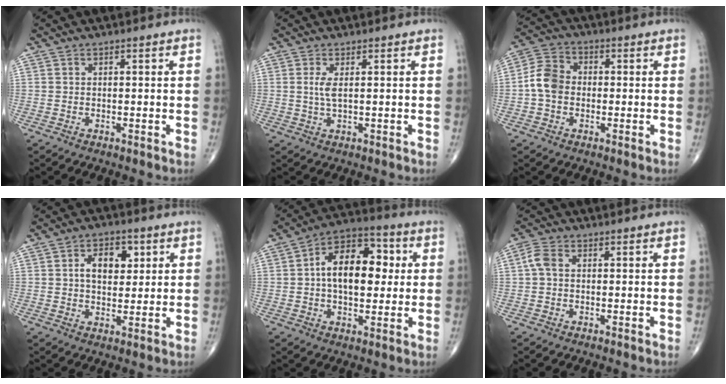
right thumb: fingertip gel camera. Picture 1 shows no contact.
{"total": 2.7, "force": [0.6, 0.7, 2.6], "torque": [-0.064, -0.003, 0.017]}
{"total": 6.8, "force": [-0.8, 5.3, 4.2], "torque": [-0.074, 0.023, -0.027]}
{"total": 7.5, "force": [2.0, 4.8, 5.4], "torque": [-0.058, -0.003, 0.030]}
{"total": 15.0, "force": [1.7, 8.9, 12.0], "torque": [-0.163, 0.025, 0.018]}
{"total": 3.2, "force": [0.2, 2.1, 2.4], "torque": [-0.056, 0.009, 0.000]}